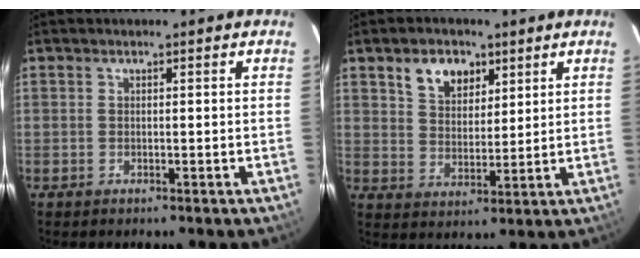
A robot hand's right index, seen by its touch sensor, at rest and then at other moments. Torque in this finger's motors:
{"motor_torque": [0.15, 0.13, 0.13, 0.05]}